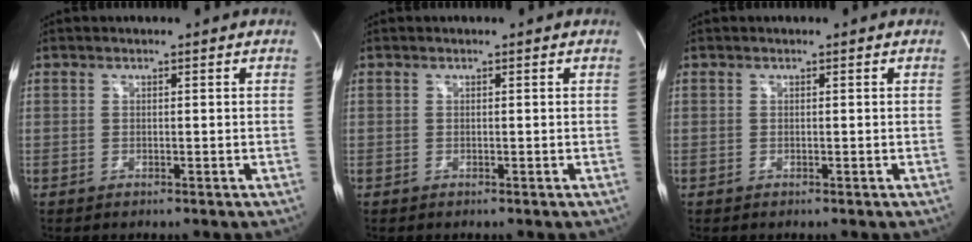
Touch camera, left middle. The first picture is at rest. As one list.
[{"total": 0.0}, {"total": 0.0}]